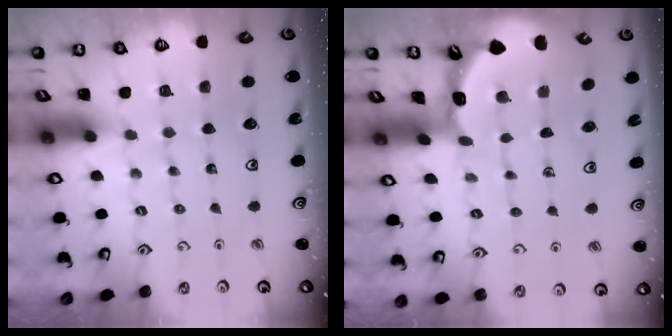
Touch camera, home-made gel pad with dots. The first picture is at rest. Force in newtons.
{"total": 1.8, "press": 1.7, "slide": 0.0}